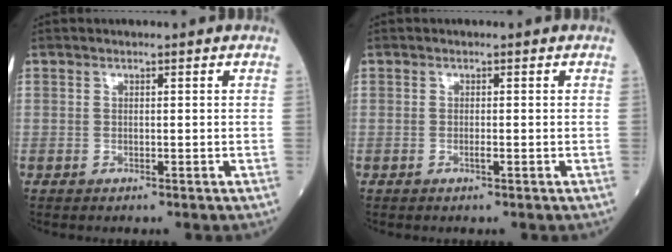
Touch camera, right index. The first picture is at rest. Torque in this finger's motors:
{"motor_torque": [0.04, 0.00, 0.07, 0.03]}